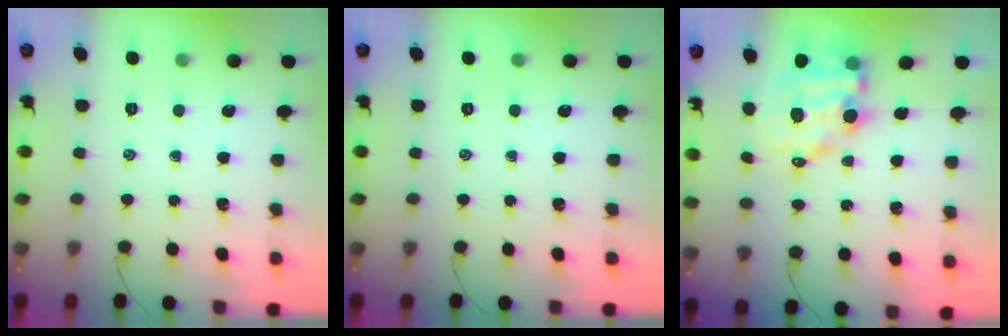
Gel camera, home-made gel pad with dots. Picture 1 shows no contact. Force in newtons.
{"total": 0.0}
{"total": 10.8, "press": 10.4, "slide": 3.0}